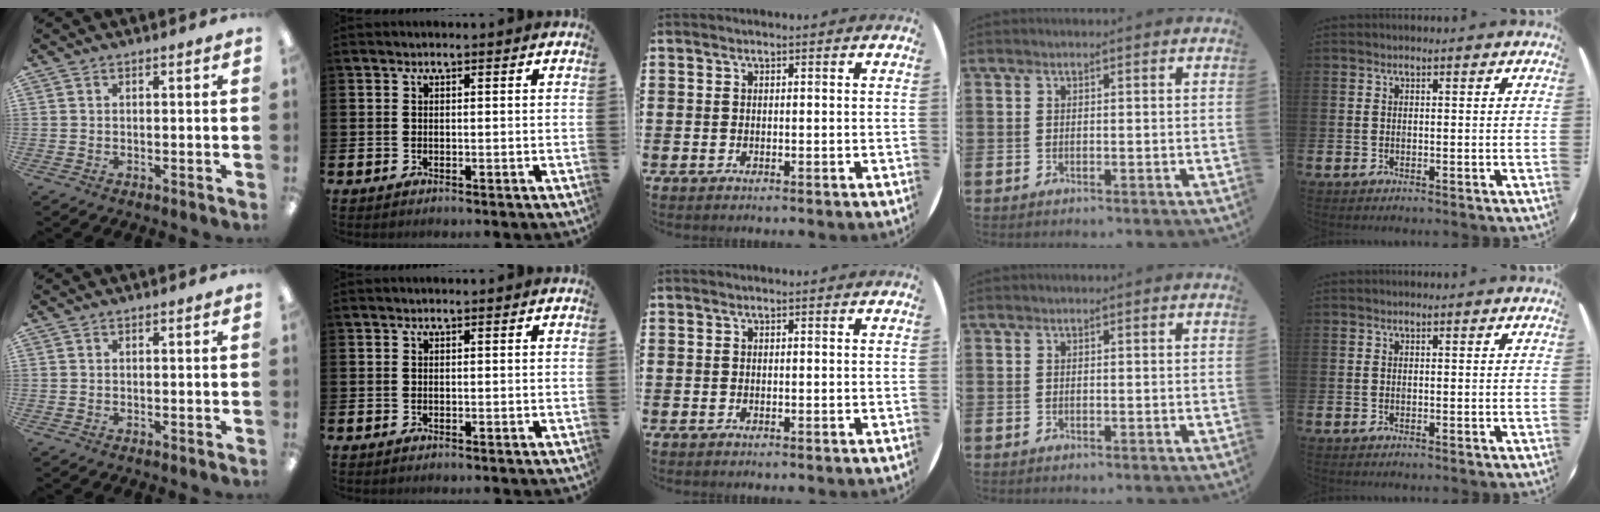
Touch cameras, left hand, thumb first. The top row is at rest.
{}